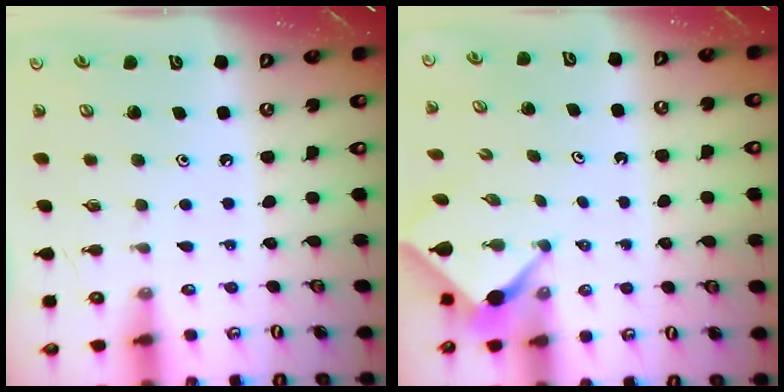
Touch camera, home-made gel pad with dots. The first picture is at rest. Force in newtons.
{"total": 2.4, "press": 2.4, "slide": 0.3}